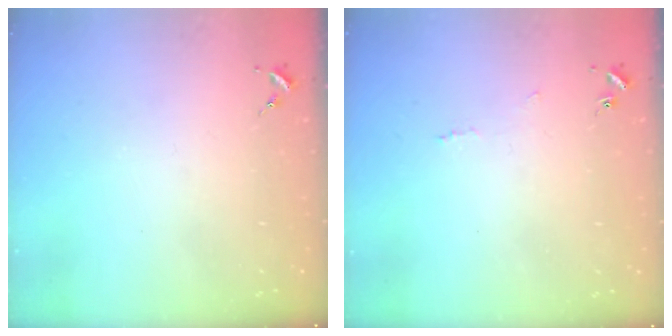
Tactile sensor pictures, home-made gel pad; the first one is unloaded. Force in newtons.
{"total": 3.3, "press": 3.3, "slide": 0.3}